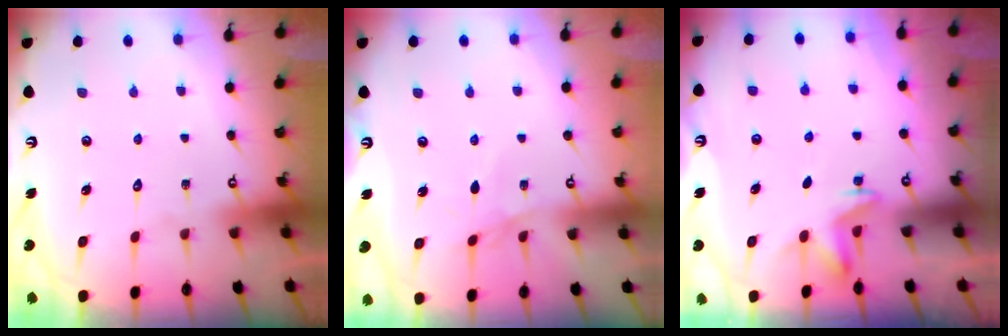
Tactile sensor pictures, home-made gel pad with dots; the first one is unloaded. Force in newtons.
{"total": 2.2, "press": 2.1, "slide": 0.5}
{"total": 3.1, "press": 2.9, "slide": 1.0}